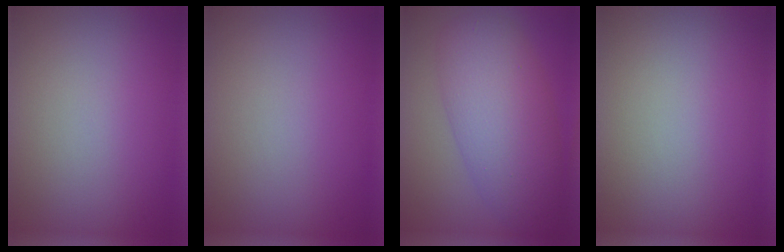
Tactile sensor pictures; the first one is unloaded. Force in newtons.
{"total": 0.0}
{"total": 8.3, "press": 8.3, "slide": 0.0}
{"total": 0.0}